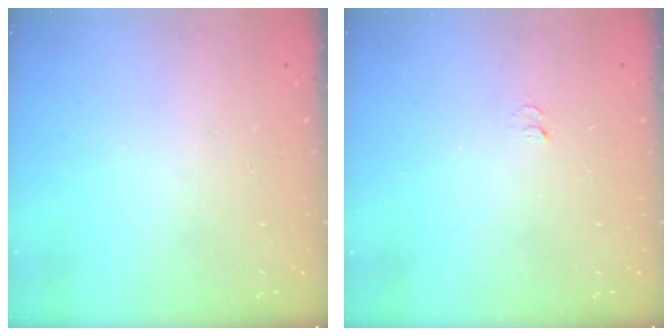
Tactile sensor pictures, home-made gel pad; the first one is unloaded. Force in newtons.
{"total": 2.9, "press": 2.9, "slide": 0.3}